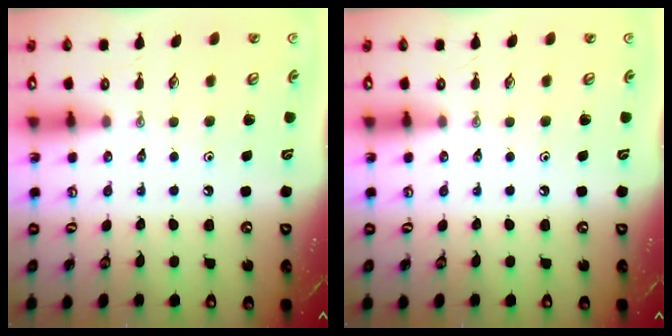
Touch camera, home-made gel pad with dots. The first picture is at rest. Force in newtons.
{"total": 0.0}